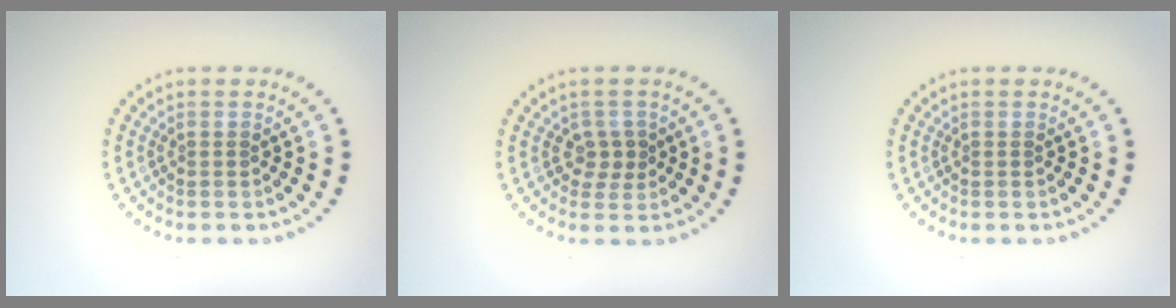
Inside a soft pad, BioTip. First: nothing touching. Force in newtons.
{"total": 1.8, "press": 1.6, "slide": 0.8}
{"total": 0.0}